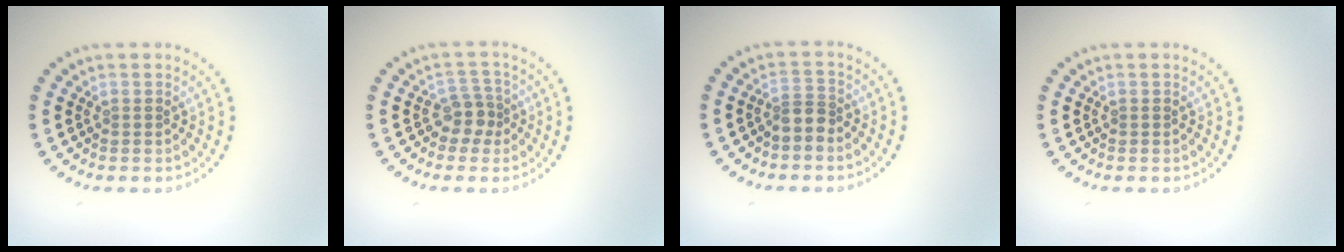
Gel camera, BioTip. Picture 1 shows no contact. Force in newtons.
{"total": 2.2, "press": 1.8, "slide": 1.3}
{"total": 2.0, "press": 1.4, "slide": 1.4}
{"total": 0.0}